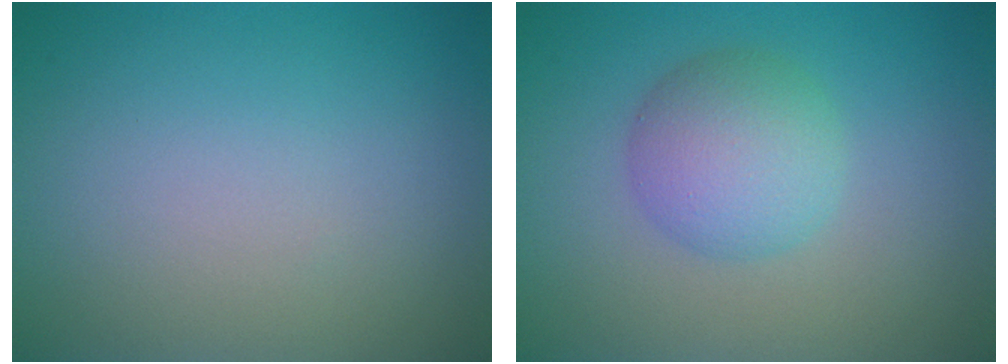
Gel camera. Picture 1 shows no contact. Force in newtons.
{"total": 4.3, "press": 4.3, "slide": 0.0}